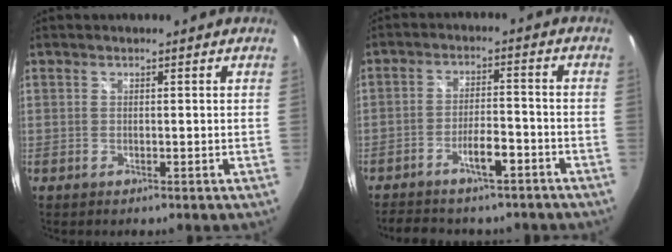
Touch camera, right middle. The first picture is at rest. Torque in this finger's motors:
{"motor_torque": [1.09, -1.08, 0.11, 0.07]}